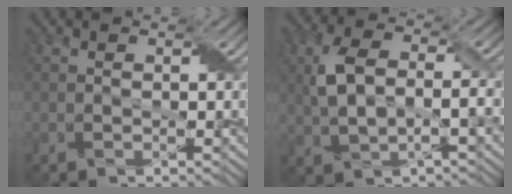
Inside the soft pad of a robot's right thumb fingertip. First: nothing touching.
{"total": 6.7, "force": [0.2, 3.3, 5.8], "torque": [-0.130, 0.005, 0.006]}